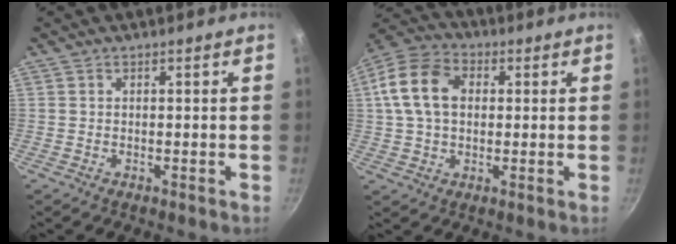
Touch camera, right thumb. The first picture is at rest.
{"total": 12.5, "force": [2.1, 9.0, 8.5], "torque": [-0.142, 0.018, 0.023]}